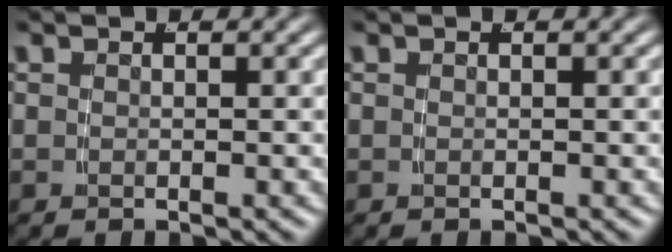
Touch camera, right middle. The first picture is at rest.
{"total": 0.0}